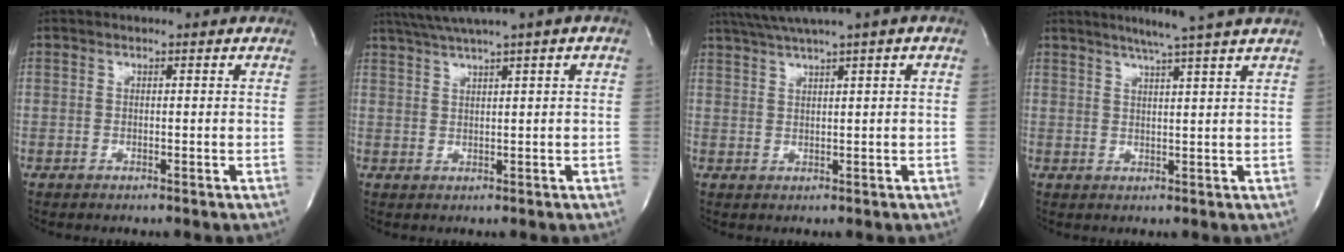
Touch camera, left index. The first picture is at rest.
{"total": 5.9, "force": [3.9, -0.9, 4.4], "torque": [-0.081, 0.023, 0.070]}
{"total": 5.9, "force": [3.9, -0.9, 4.3], "torque": [-0.081, 0.023, 0.070]}
{"total": 7.4, "force": [5.8, -1.7, 4.2], "torque": [-0.061, 0.001, 0.075]}